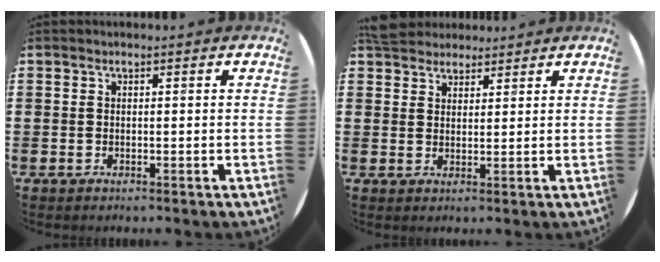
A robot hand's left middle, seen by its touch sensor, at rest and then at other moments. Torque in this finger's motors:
{"motor_torque": [0.85, -1.07, 0.01, 0.02]}